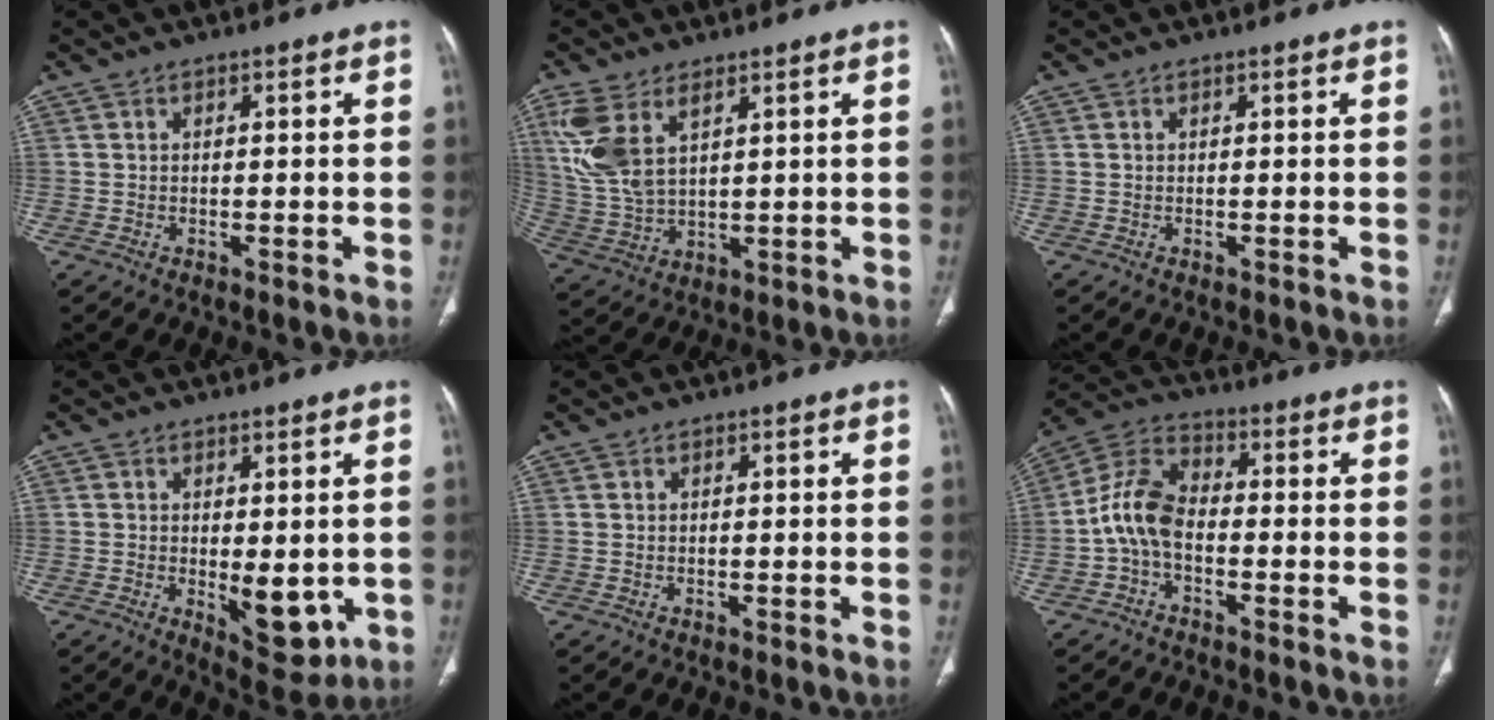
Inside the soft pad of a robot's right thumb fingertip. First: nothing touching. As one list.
[{"total": 11.1, "force": [5.1, 5.7, 8.1], "torque": [-0.188, -0.009, 0.117]}, {"total": 0.0}, {"total": 8.0, "force": [-1.3, 3.8, 6.9], "torque": [-0.072, -0.018, -0.004]}, {"total": 0.0}, {"total": 9.0, "force": [-2.0, 5.4, 6.8], "torque": [-0.133, 0.033, -0.052]}]